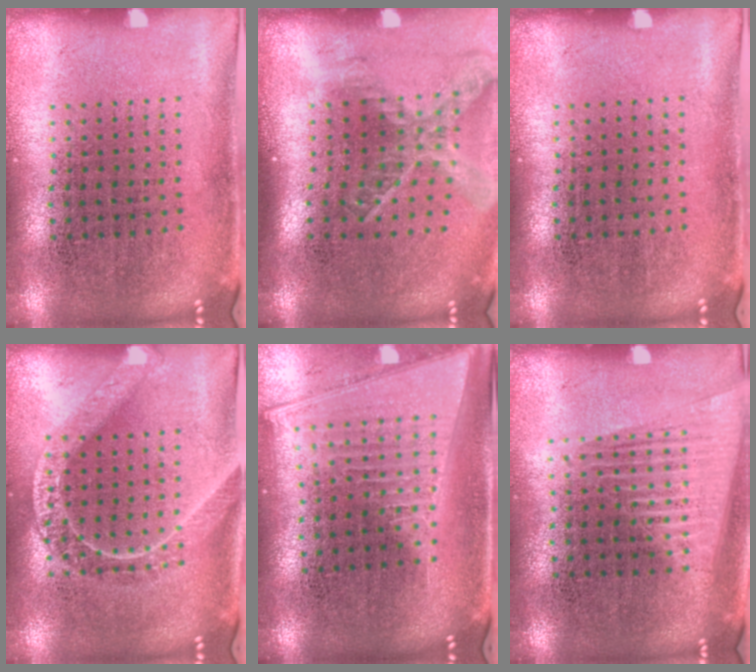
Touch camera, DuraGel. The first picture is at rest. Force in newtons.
{"total": 1.8, "press": 1.3, "slide": 1.3}
{"total": 0.0}
{"total": 1.6, "press": 1.5, "slide": 0.4}
{"total": 2.1, "press": 1.8, "slide": 1.1}
{"total": 1.5, "press": 1.4, "slide": 0.5}